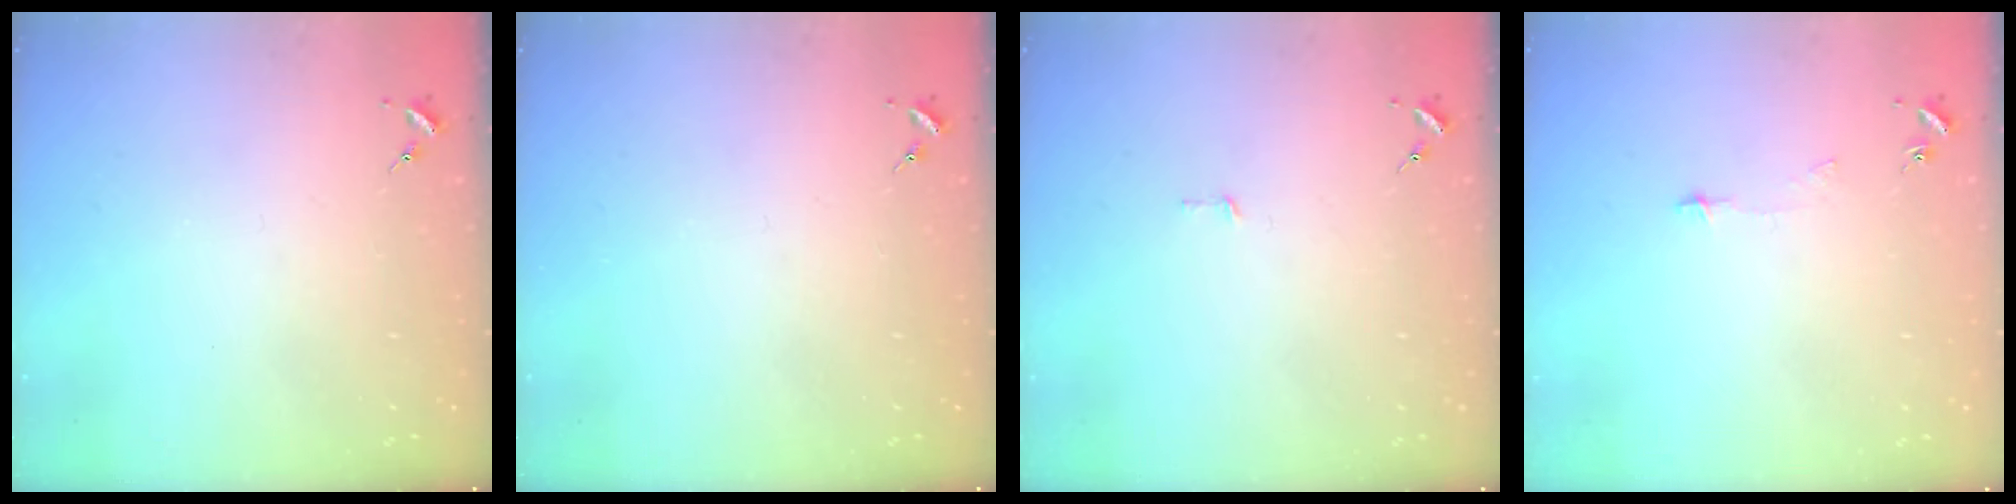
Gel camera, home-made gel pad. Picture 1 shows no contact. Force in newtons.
{"total": 0.0}
{"total": 2.4, "press": 2.4, "slide": 0.2}
{"total": 3.6, "press": 3.6, "slide": 0.3}